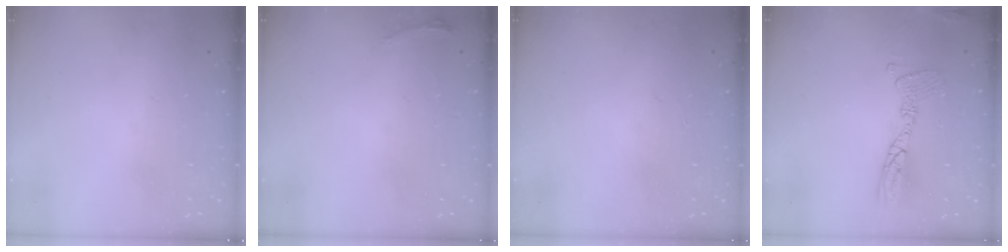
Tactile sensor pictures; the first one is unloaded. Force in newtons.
{"total": 5.0, "press": 4.7, "slide": 1.9}
{"total": 0.0}
{"total": 12.4, "press": 12.4, "slide": 1.1}